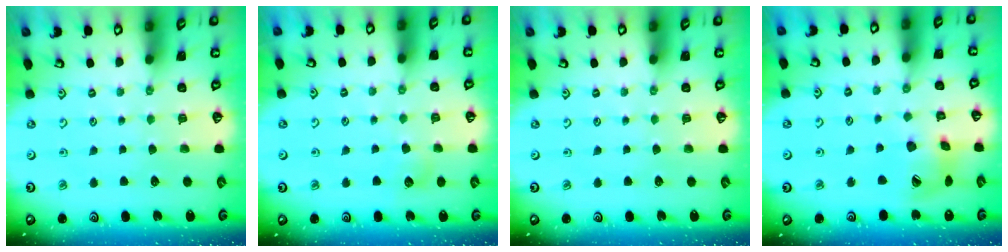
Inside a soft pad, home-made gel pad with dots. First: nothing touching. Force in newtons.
{"total": 4.7, "press": 4.7, "slide": 0.6}
{"total": 0.0}
{"total": 13.0, "press": 12.9, "slide": 2.0}